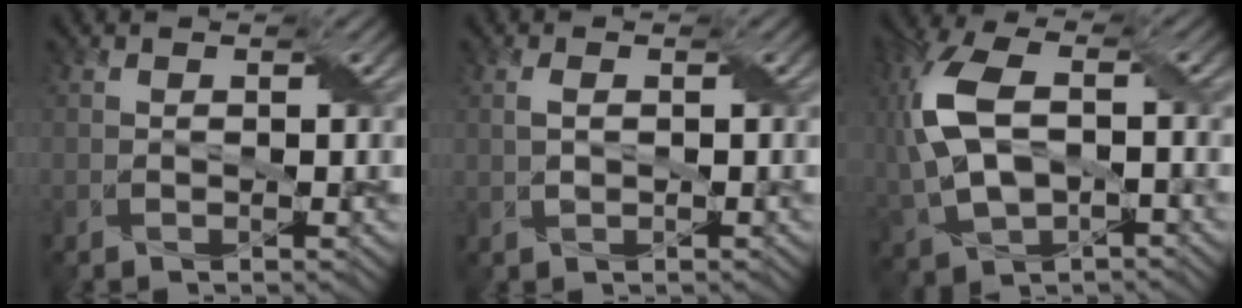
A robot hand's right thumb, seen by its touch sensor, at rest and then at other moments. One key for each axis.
{"total": 0.8, "fx": 0.2, "fy": 0.5, "fz": 0.5, "tx": -0.018, "ty": 0.003, "tz": 0.007}
{"total": 11.5, "fx": 0.6, "fy": 6.6, "fz": 9.4, "tx": -0.249, "ty": 0.004, "tz": 0.016}